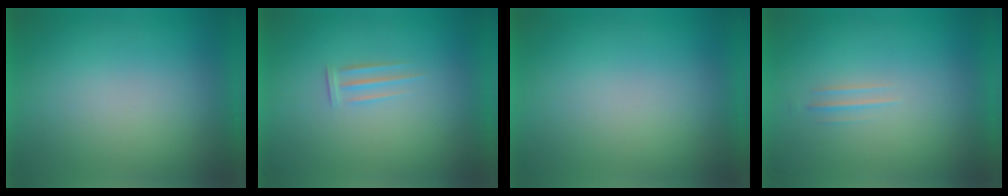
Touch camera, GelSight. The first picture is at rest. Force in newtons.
{"total": 1.7}
{"total": 1.0}
{"total": 1.5}